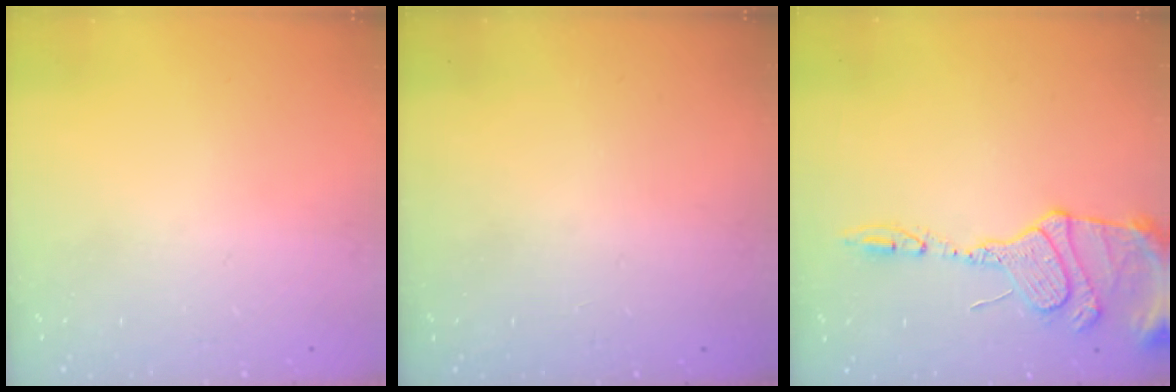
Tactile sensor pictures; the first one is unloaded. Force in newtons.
{"total": 0.0}
{"total": 14.4, "press": 14.4, "slide": 1.5}